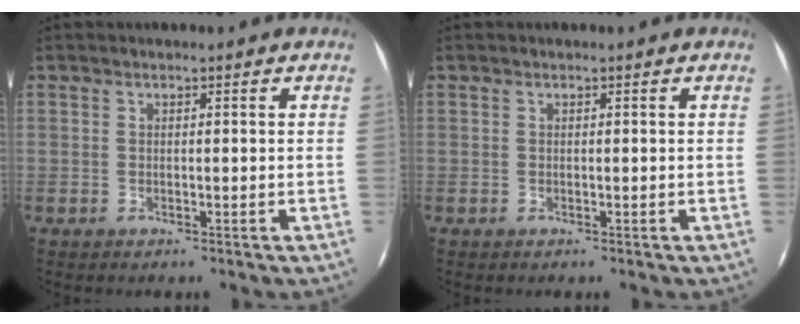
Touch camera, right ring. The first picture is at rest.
{"total": 0.0}